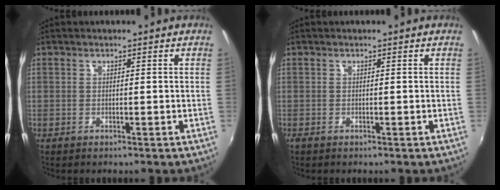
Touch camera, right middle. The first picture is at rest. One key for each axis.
{"total": 0.0}